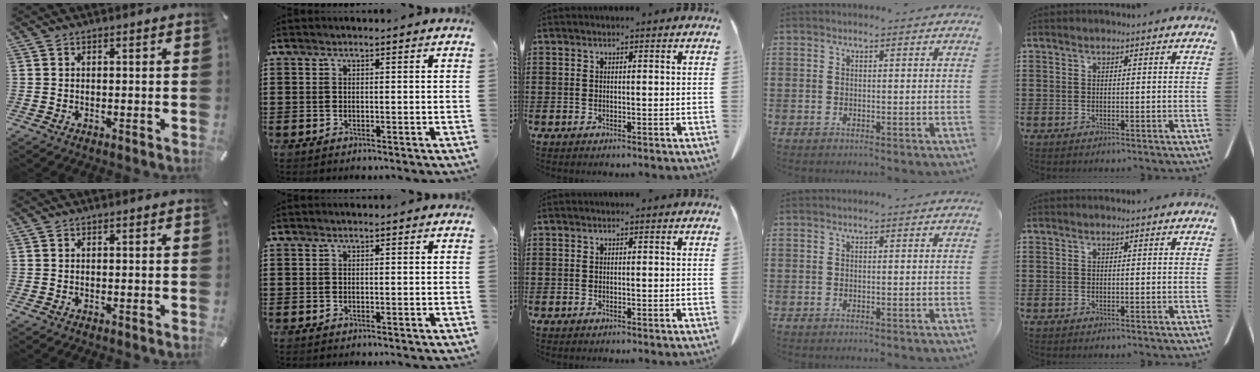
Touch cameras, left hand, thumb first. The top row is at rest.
{}